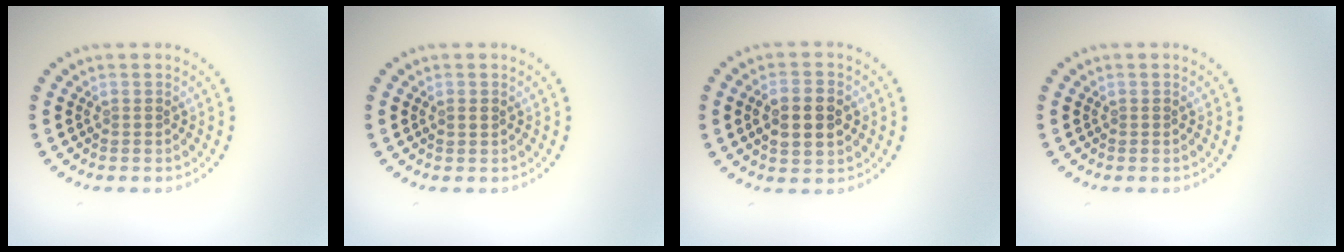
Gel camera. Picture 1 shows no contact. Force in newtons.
{"total": 0.9, "press": 0.9, "slide": 0.2}
{"total": 3.9, "press": 3.9, "slide": 0.2}
{"total": 0.0}